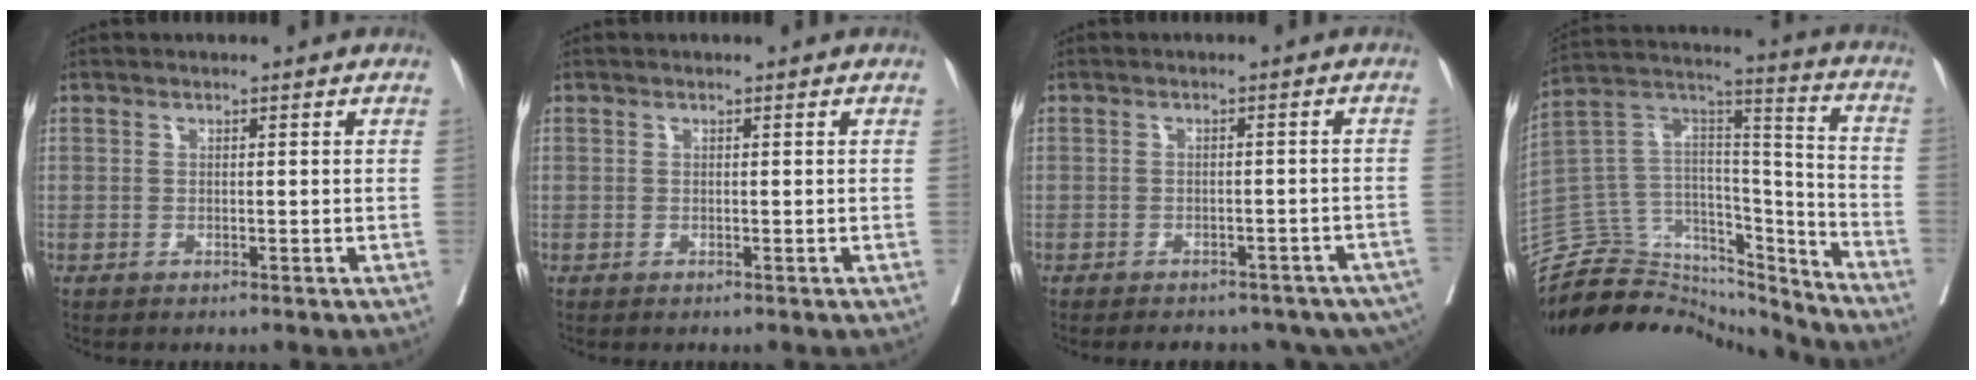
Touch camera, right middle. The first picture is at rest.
{"total": 0.0}
{"total": 16.1, "force": [-12.3, 7.3, 7.5], "torque": [-0.129, -0.005, -0.131]}
{"total": 25.3, "force": [-22.9, 8.5, 6.8], "torque": [-0.163, 0.054, -0.364]}